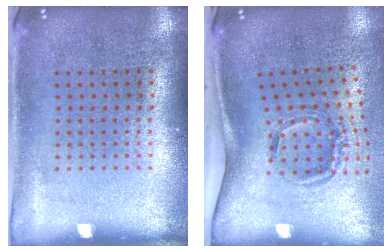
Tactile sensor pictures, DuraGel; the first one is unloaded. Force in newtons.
{"total": 2.0, "press": 1.2, "slide": 1.6}